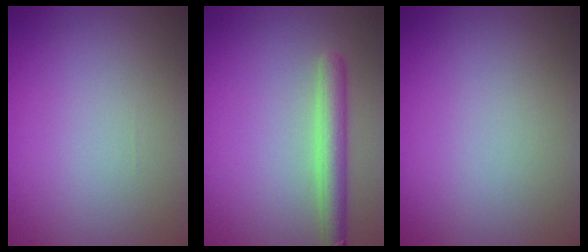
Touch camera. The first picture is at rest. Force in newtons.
{"total": 3.3, "press": 3.3, "slide": 0.2}
{"total": 0.0}